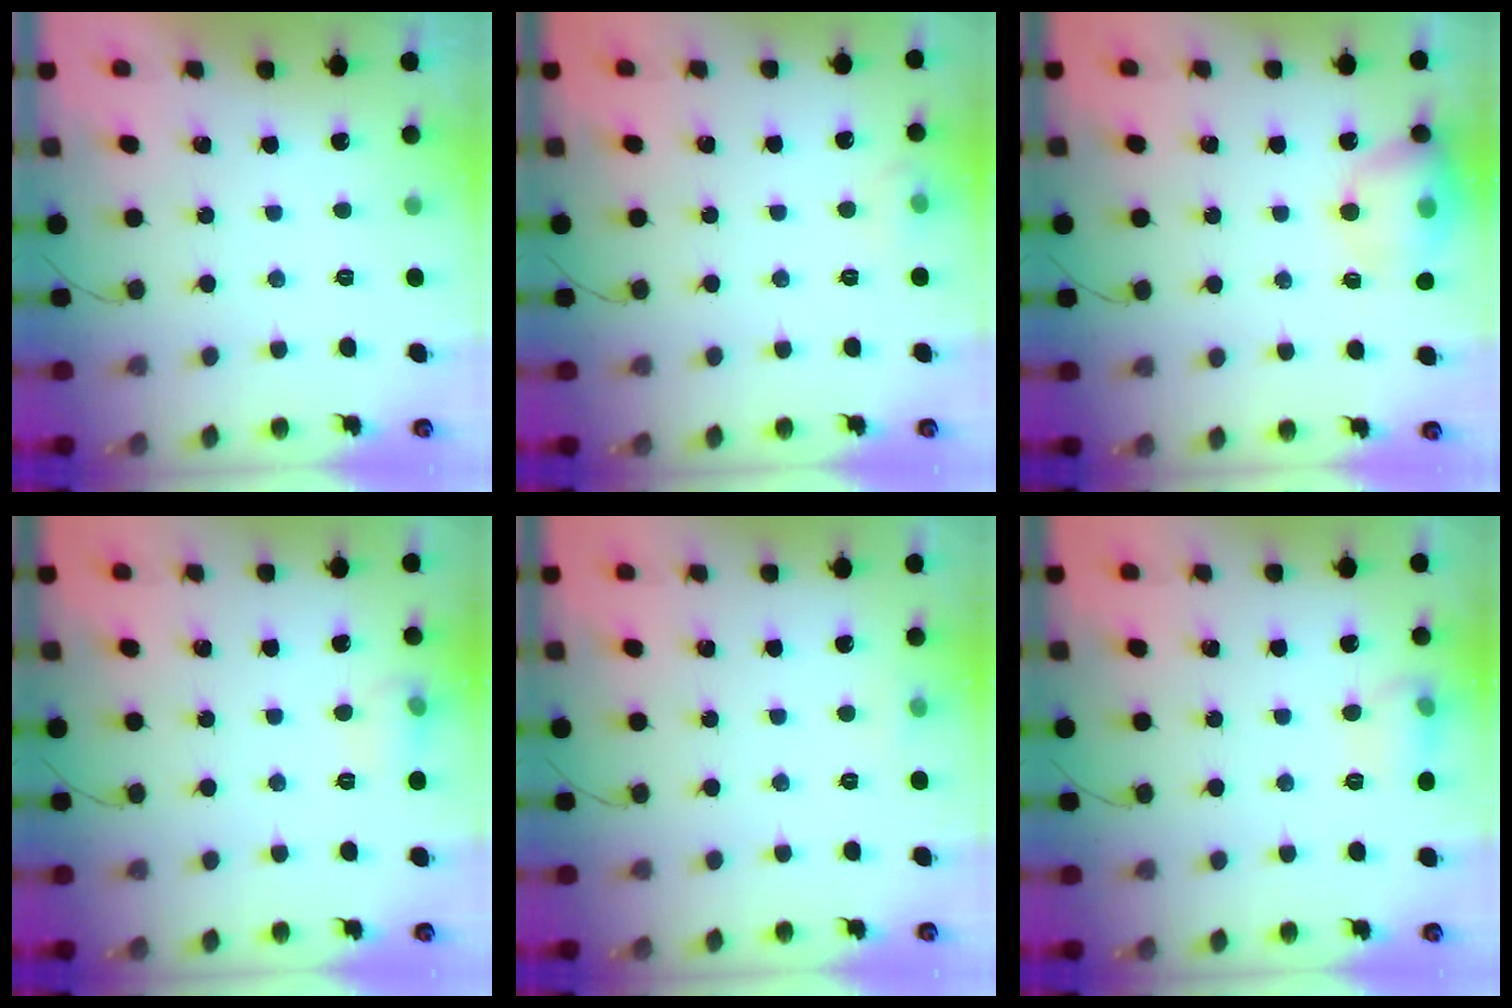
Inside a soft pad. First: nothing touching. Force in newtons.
{"total": 6.4, "press": 4.4, "slide": 4.6}
{"total": 13.3, "press": 13.1, "slide": 2.1}
{"total": 6.6, "press": 6.4, "slide": 1.5}
{"total": 3.8, "press": 3.6, "slide": 1.3}
{"total": 7.3, "press": 7.2, "slide": 1.2}